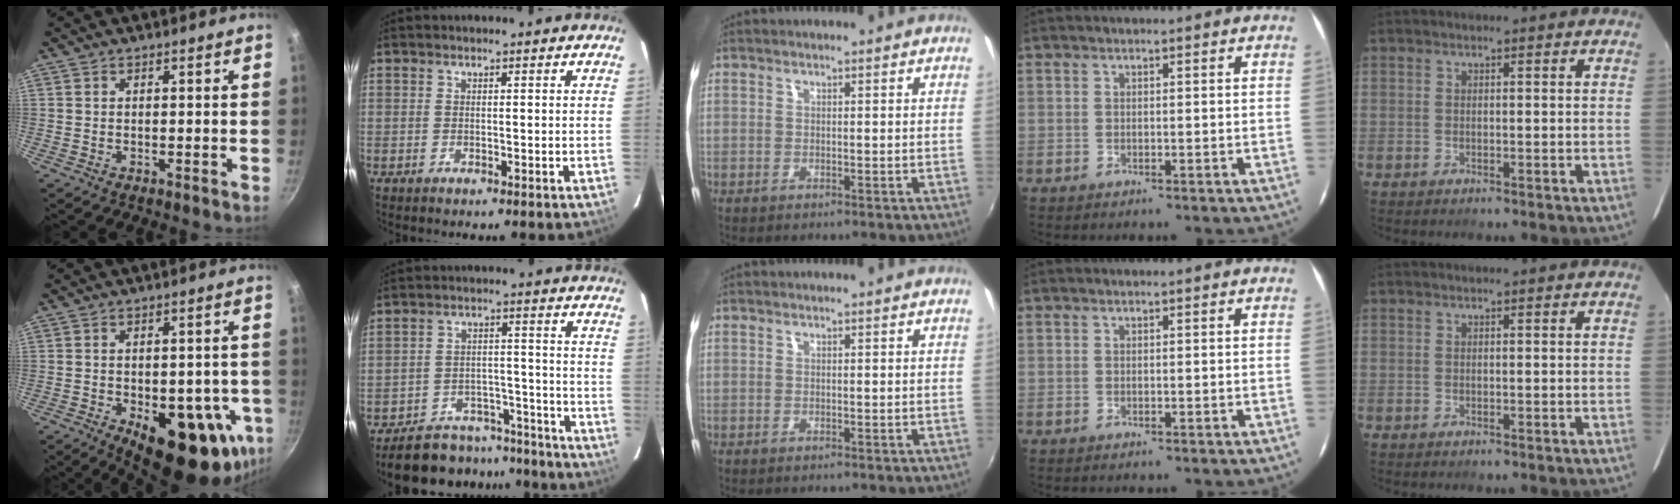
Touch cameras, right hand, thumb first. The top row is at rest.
{"thumb": {"total": 20.3, "force": [-7.3, 9.8, 16.2], "torque": [-0.164, 0.007, -0.087]}, "index": {"total": 16.2, "force": [-14.7, 6.1, 3.0], "torque": [-0.078, 0.045, -0.189]}}